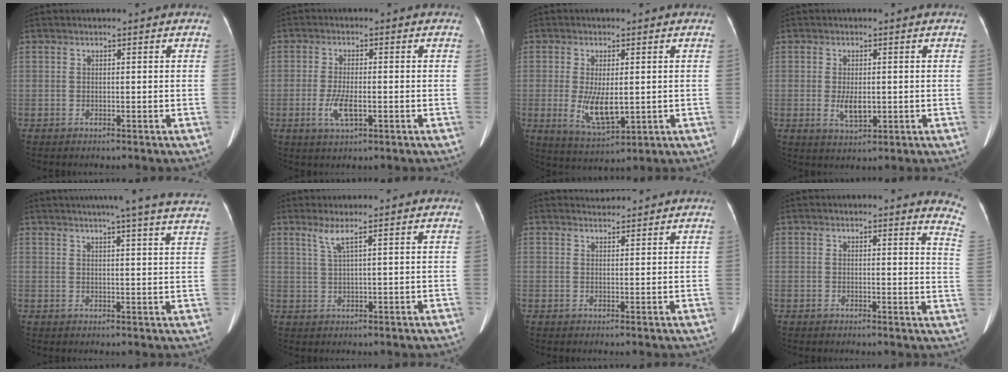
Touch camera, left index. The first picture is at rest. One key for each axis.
{"total": 4.5, "fx": -1.4, "fy": 1.3, "fz": 4.1, "tx": -0.089, "ty": -0.005, "tz": -0.022}
{"total": 7.1, "fx": -0.6, "fy": 2.8, "fz": 6.6, "tx": -0.129, "ty": -0.019, "tz": 0.001}
{"total": 3.8, "fx": -0.4, "fy": 1.7, "fz": 3.4, "tx": -0.064, "ty": -0.006, "tz": 0.000}
{"total": 19.0, "fx": 16.7, "fy": -0.5, "fz": 9.1, "tx": -0.133, "ty": -0.015, "tz": 0.193}
{"total": 2.3, "fx": 1.4, "fy": -0.4, "fz": 1.8, "tx": -0.048, "ty": 0.001, "tz": 0.034}
{"total": 1.7, "fx": 1.7, "fy": 0.1, "fz": -0.3, "tx": -0.006, "ty": 0.008, "tz": 0.031}
{"total": 5.7, "fx": 5.4, "fy": 0.2, "fz": 1.7, "tx": -0.012, "ty": -0.051, "tz": 0.022}